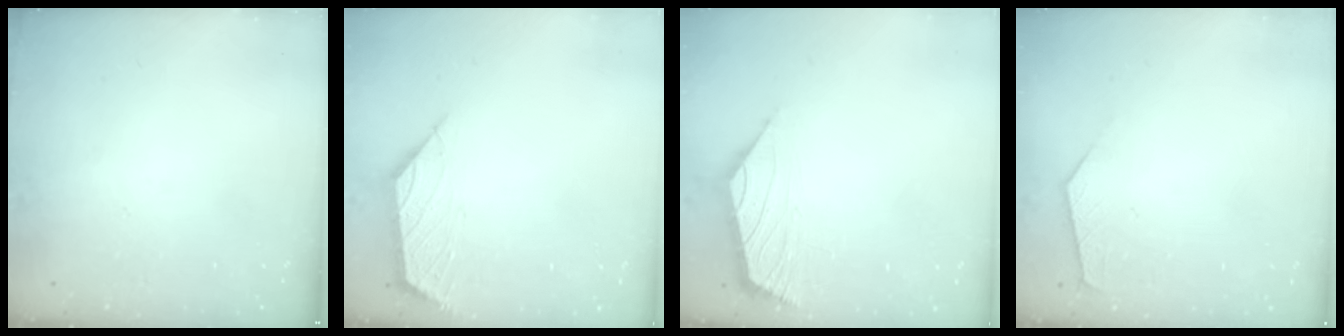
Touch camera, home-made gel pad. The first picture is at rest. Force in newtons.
{"total": 2.6, "press": 2.5, "slide": 0.7}
{"total": 2.5, "press": 2.4, "slide": 0.6}
{"total": 2.5, "press": 2.4, "slide": 0.4}